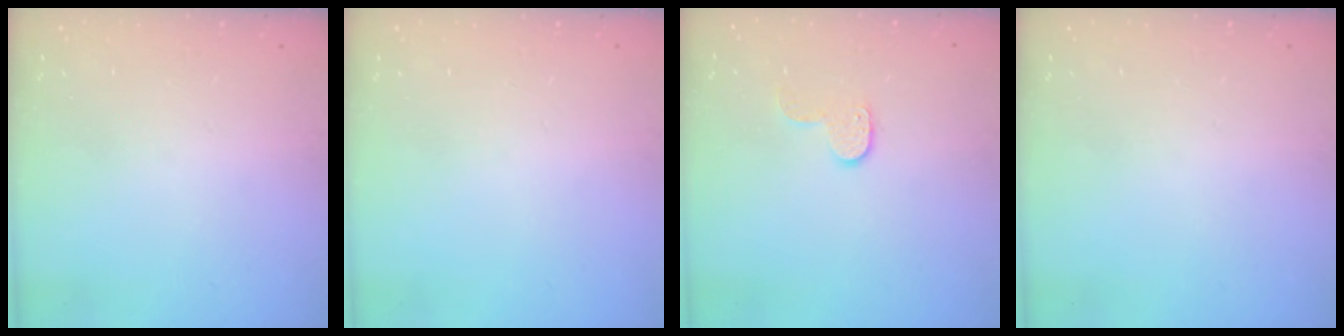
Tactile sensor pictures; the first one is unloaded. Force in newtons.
{"total": 0.0}
{"total": 5.9, "press": 5.9, "slide": 0.5}
{"total": 0.0}